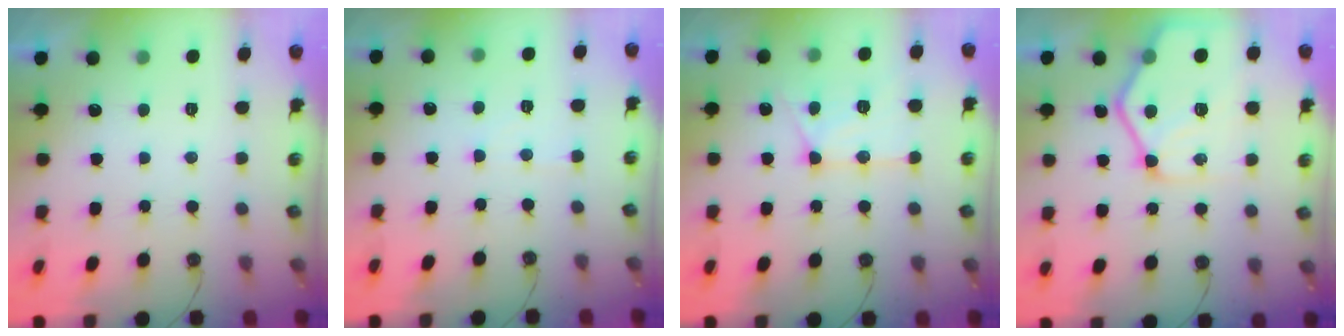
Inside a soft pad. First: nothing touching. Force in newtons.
{"total": 3.7, "press": 3.7, "slide": 0.5}
{"total": 13.4, "press": 13.3, "slide": 1.2}
{"total": 16.5, "press": 16.4, "slide": 1.8}